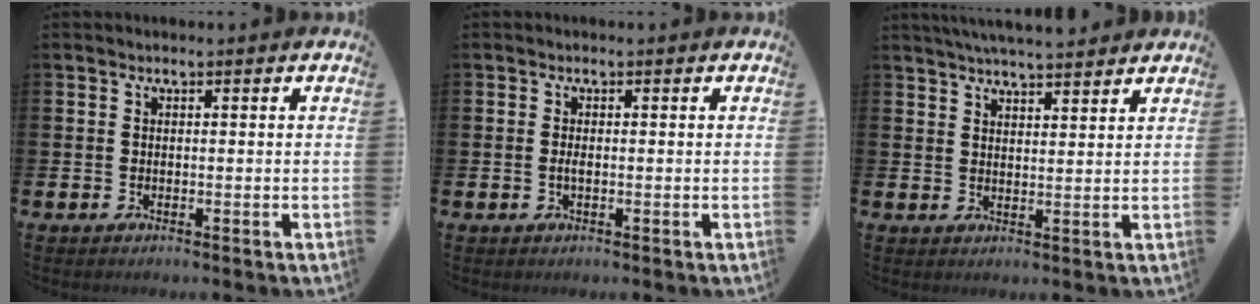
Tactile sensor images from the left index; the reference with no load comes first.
{"total": 0.9, "force": [-0.1, 0.3, 0.9], "torque": [-0.019, 0.001, -0.002]}
{"total": 4.8, "force": [4.7, 0.1, 0.9], "torque": [-0.023, -0.019, 0.086]}